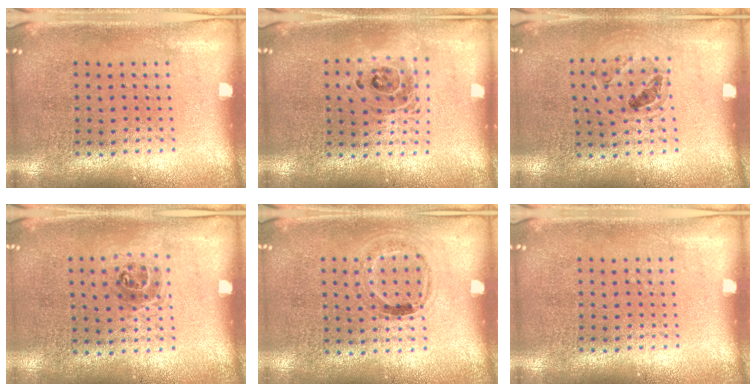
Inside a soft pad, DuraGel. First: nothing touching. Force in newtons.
{"total": 1.6, "press": 1.3, "slide": 0.9}
{"total": 0.9, "press": 0.9, "slide": 0.1}
{"total": 1.0, "press": 0.7, "slide": 0.6}
{"total": 0.9, "press": 0.7, "slide": 0.6}
{"total": 0.0}